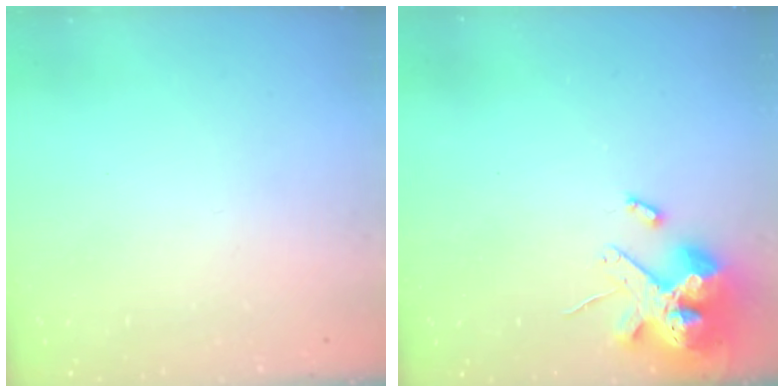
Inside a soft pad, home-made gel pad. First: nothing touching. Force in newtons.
{"total": 14.3, "press": 14.2, "slide": 1.9}